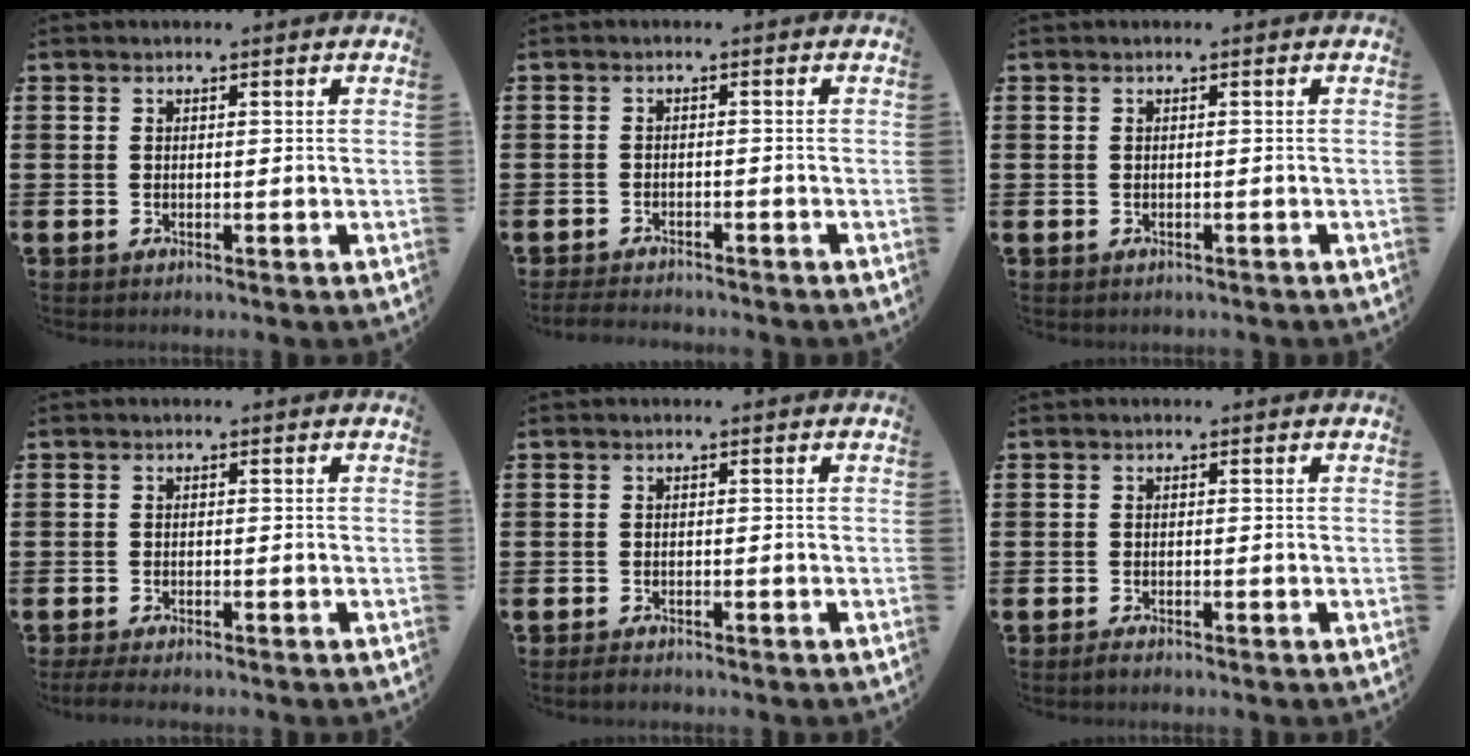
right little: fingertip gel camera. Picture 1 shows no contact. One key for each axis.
{"total": 1.5, "fx": -1.5, "fy": 0.2, "fz": 0.2, "tx": -0.006, "ty": 0.004, "tz": -0.032}
{"total": 0.0}
{"total": 1.0, "fx": -0.7, "fy": 0.2, "fz": 0.7, "tx": -0.013, "ty": 0.000, "tz": -0.013}
{"total": 0.6, "fx": -0.4, "fy": 0.3, "fz": 0.3, "tx": -0.009, "ty": 0.000, "tz": -0.009}
{"total": 0.7, "fx": -0.5, "fy": 0.2, "fz": 0.4, "tx": -0.008, "ty": -0.002, "tz": -0.010}